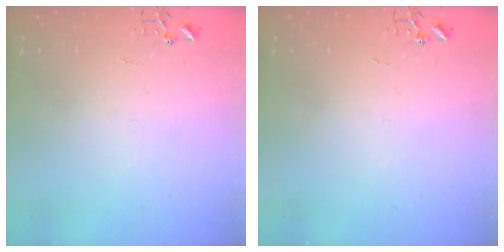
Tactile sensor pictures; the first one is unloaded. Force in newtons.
{"total": 0.0}